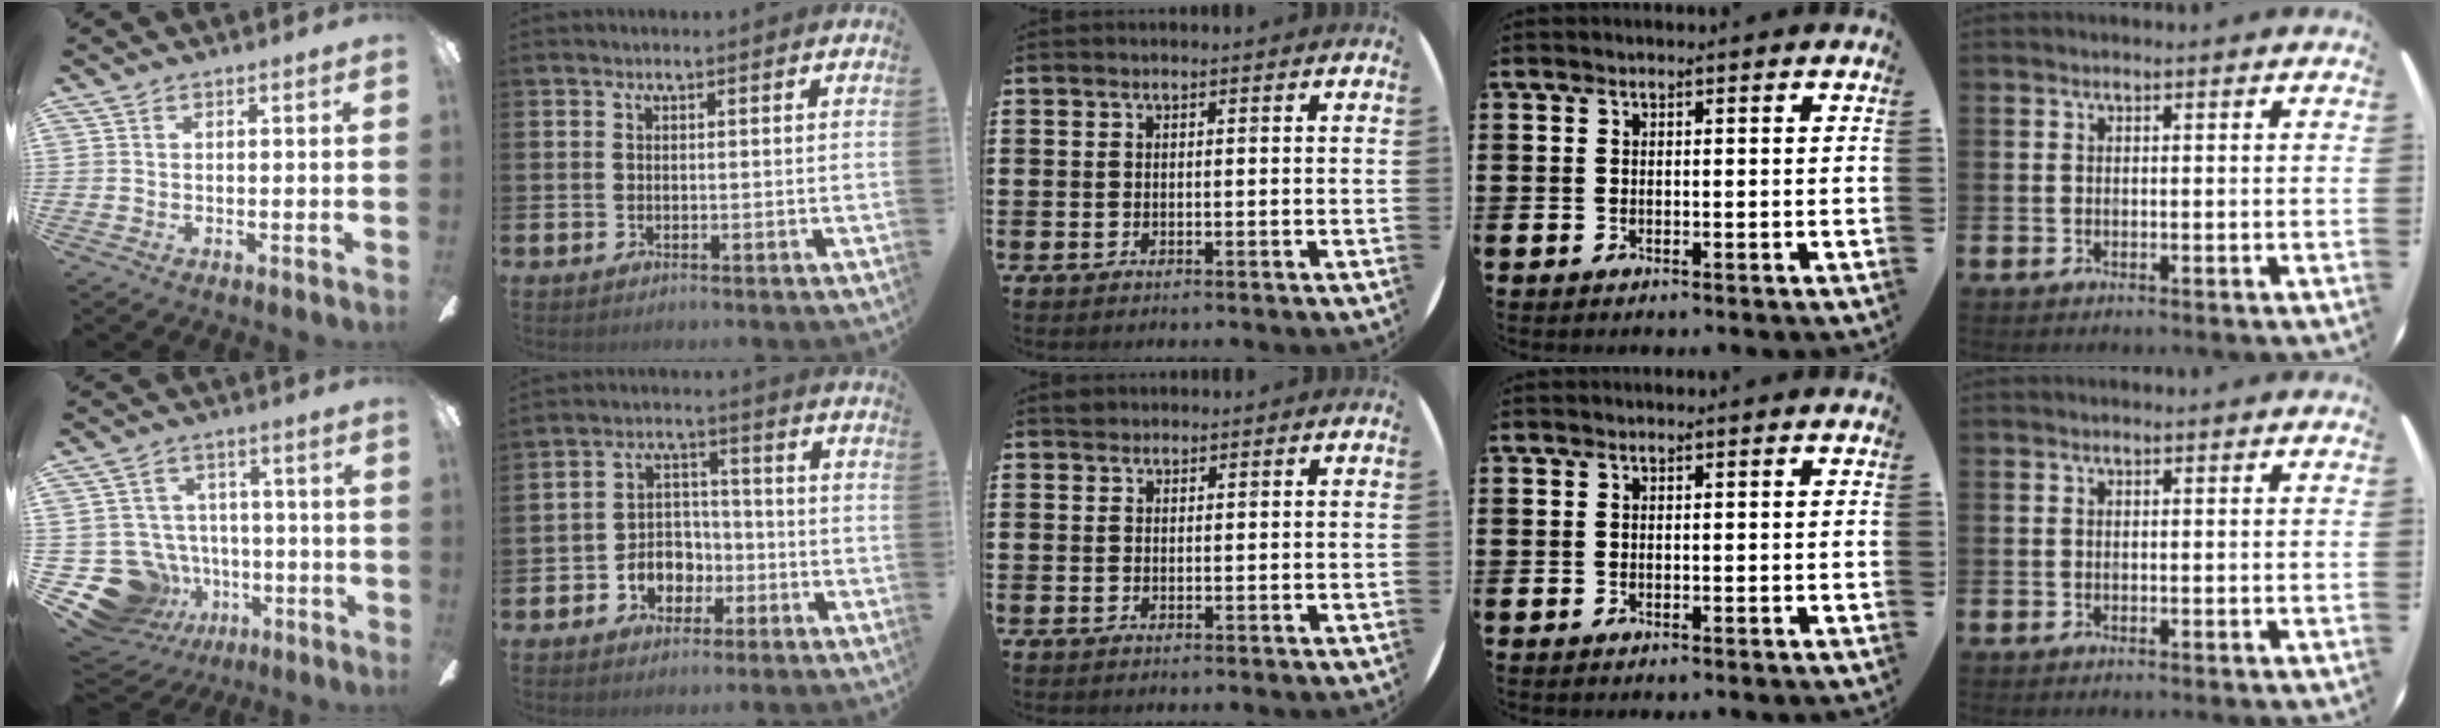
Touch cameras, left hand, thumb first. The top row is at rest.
{"thumb": {"total": 15.6, "force": [-6.0, 13.3, 5.7], "torque": [-0.145, 0.037, -0.080]}, "index": {"total": 4.9, "force": [-1.7, 4.4, 1.4], "torque": [-0.034, 0.006, -0.036]}, "middle": {"total": 0.8, "force": [0.7, 0.3, -0.1], "torque": [0.009, 0.000, 0.012]}}